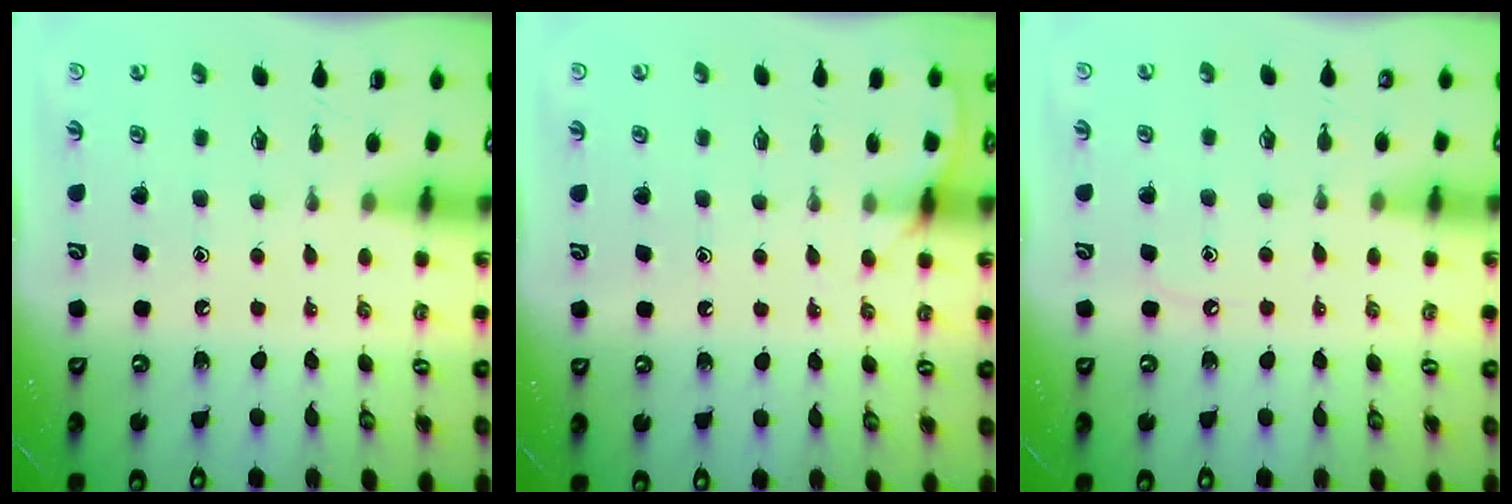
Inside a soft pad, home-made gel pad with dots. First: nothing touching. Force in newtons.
{"total": 5.9, "press": 5.8, "slide": 0.6}
{"total": 3.4, "press": 3.4, "slide": 0.4}